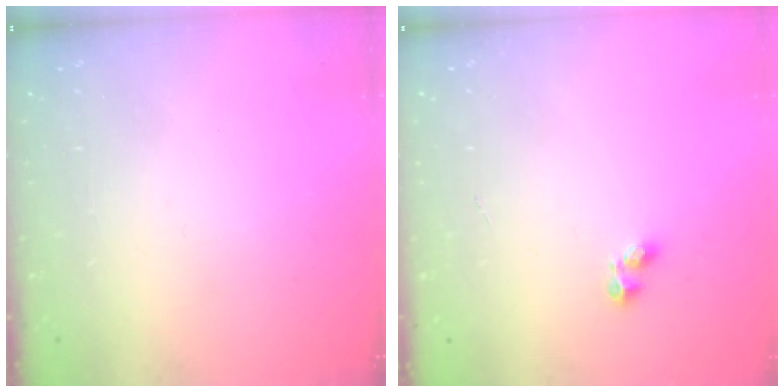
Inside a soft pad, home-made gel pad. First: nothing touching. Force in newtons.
{"total": 2.2, "press": 2.1, "slide": 0.6}